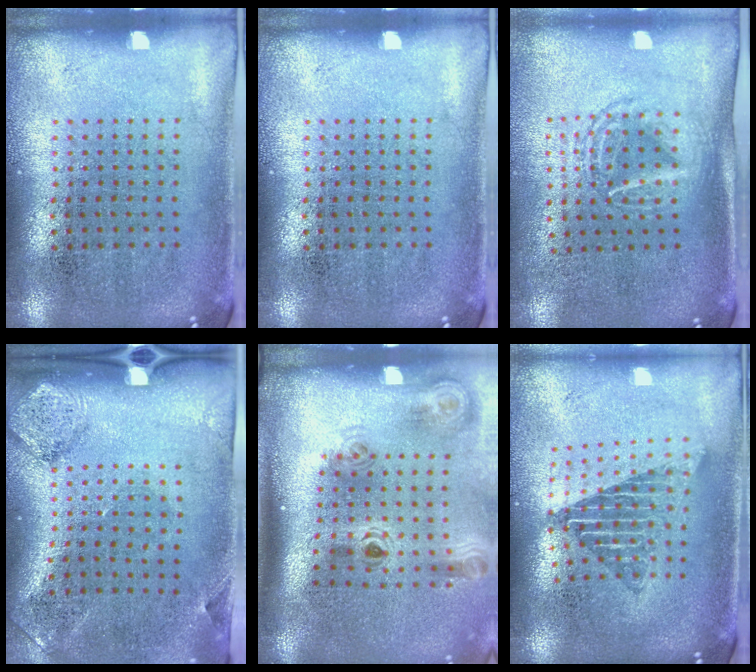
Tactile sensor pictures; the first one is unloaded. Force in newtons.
{"total": 0.0}
{"total": 1.6, "press": 1.3, "slide": 0.9}
{"total": 1.9, "press": 1.1, "slide": 1.5}
{"total": 1.9, "press": 1.3, "slide": 1.5}
{"total": 1.7, "press": 1.4, "slide": 0.9}